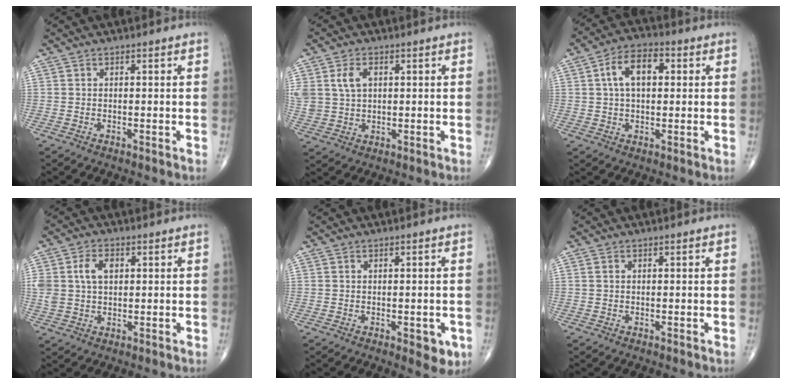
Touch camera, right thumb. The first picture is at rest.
{"total": 7.5, "force": [2.1, 5.3, 4.8], "torque": [-0.102, 0.001, 0.049]}
{"total": 8.8, "force": [1.9, 5.0, 7.0], "torque": [-0.114, 0.019, 0.028]}
{"total": 6.7, "force": [1.6, 4.4, 4.7], "torque": [-0.092, 0.006, 0.034]}
{"total": 4.0, "force": [-1.2, 2.0, 3.3], "torque": [-0.021, -0.005, -0.011]}
{"total": 0.7, "force": [0.1, 0.5, 0.4], "torque": [-0.009, 0.001, 0.002]}